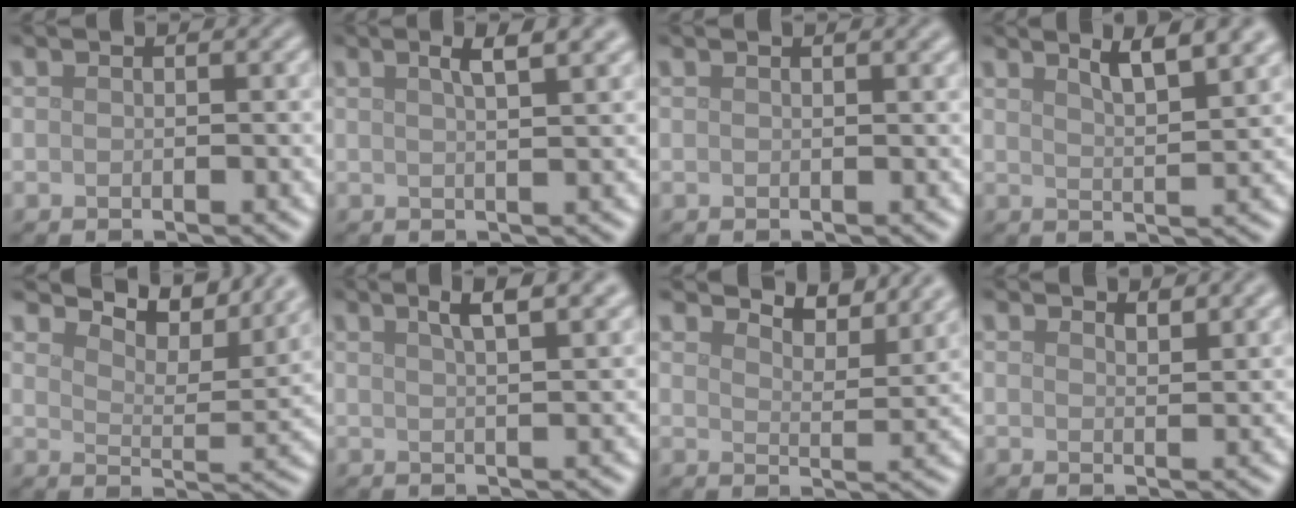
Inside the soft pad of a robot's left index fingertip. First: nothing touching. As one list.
[{"total": 3.8, "force": [2.0, 1.1, 3.1], "torque": [-0.026, 0.014, 0.019]}, {"total": 1.6, "force": [1.0, 0.6, 1.2], "torque": [-0.008, 0.005, 0.012]}, {"total": 5.4, "force": [3.6, 1.4, 3.8], "torque": [-0.037, 0.024, 0.040]}, {"total": 9.6, "force": [8.7, 2.1, 3.4], "torque": [-0.062, 0.009, 0.125]}, {"total": 5.2, "force": [3.1, 1.6, 3.9], "torque": [-0.034, 0.026, 0.029]}, {"total": 5.5, "force": [5.2, 0.9, 1.5], "torque": [-0.034, -0.003, 0.070]}, {"total": 2.2, "force": [2.0, 0.4, 0.9], "torque": [-0.011, 0.000, 0.034]}]